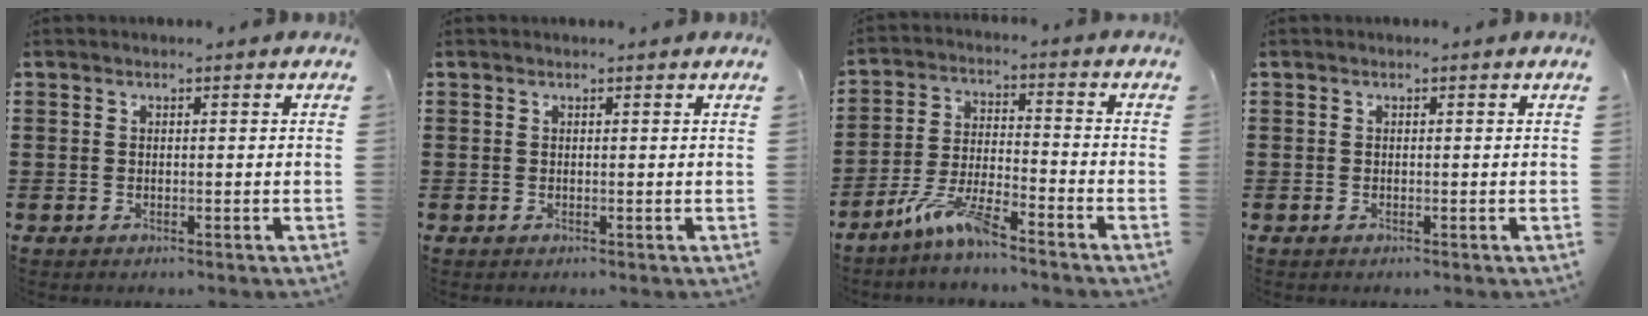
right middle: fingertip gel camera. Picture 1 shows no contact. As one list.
[{"total": 0.0}, {"total": 7.5, "force": [-6.1, 0.8, 4.3], "torque": [-0.101, -0.009, -0.119]}, {"total": 0.0}]